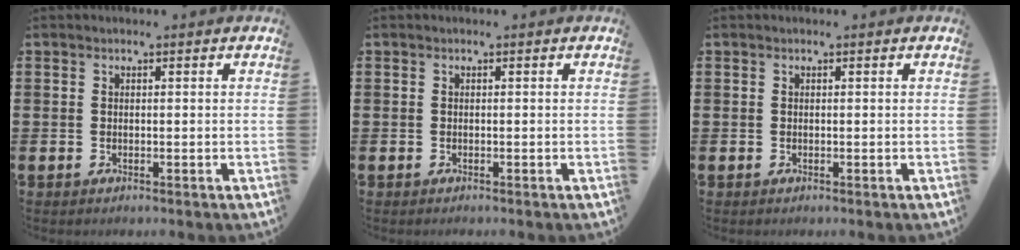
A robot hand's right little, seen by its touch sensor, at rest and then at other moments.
{"total": 0.0}
{"total": 0.0}